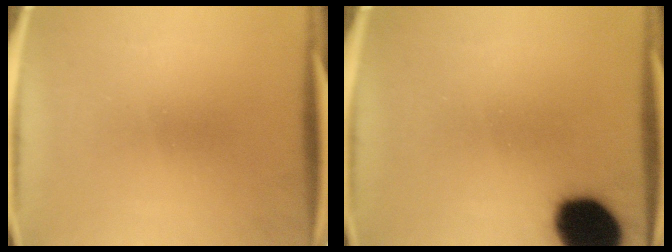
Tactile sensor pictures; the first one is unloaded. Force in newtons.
{"total": 17.3}